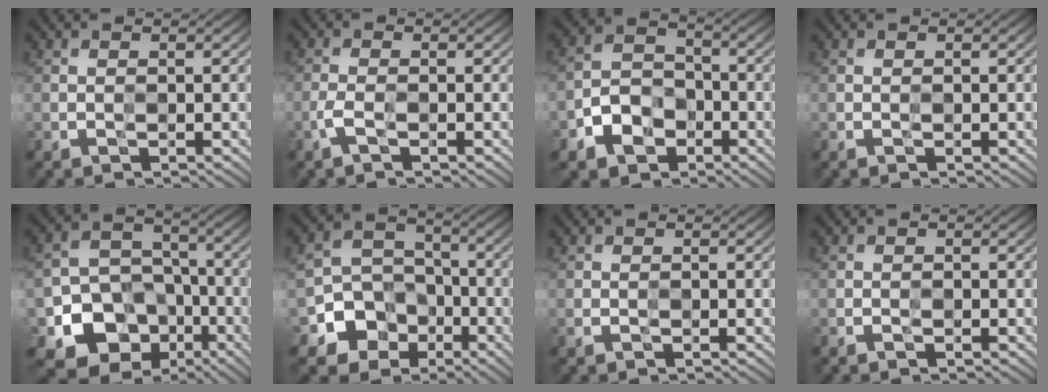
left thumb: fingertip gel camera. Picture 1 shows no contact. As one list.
[{"total": 1.9, "force": [-1.0, 0.5, 1.5], "torque": [-0.040, 0.004, -0.027]}, {"total": 6.5, "force": [-3.3, 4.5, 3.2], "torque": [-0.067, 0.000, -0.076]}, {"total": 0.0}, {"total": 12.8, "force": [-5.7, 10.2, 5.2], "torque": [-0.105, -0.027, -0.107]}, {"total": 8.8, "force": [-4.1, 7.3, 2.7], "torque": [-0.061, -0.009, -0.098]}, {"total": 0.5, "force": [-0.2, 0.3, 0.4], "torque": [-0.012, -0.002, -0.005]}, {"total": 0.0}]